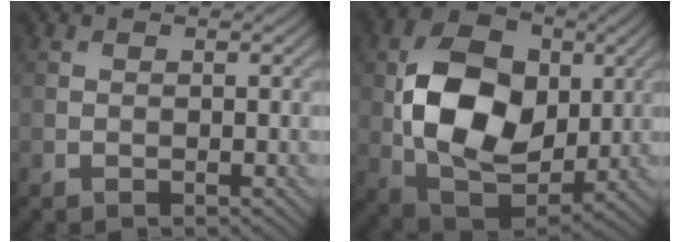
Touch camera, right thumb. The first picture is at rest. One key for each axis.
{"total": 13.8, "fx": 1.2, "fy": 9.6, "fz": 9.8, "tx": -0.196, "ty": 0.000, "tz": 0.025}